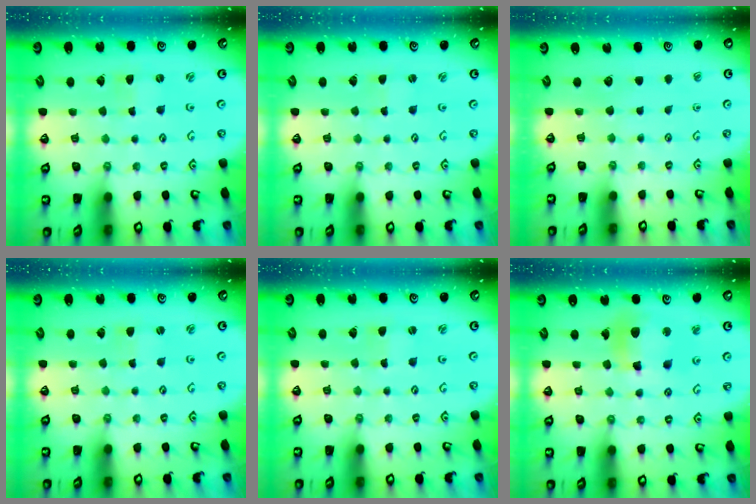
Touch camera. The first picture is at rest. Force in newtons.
{"total": 0.0}
{"total": 0.0}
{"total": 1.4, "press": 1.3, "slide": 0.3}
{"total": 0.6, "press": 0.6, "slide": 0.0}
{"total": 12.0, "press": 11.9, "slide": 1.6}